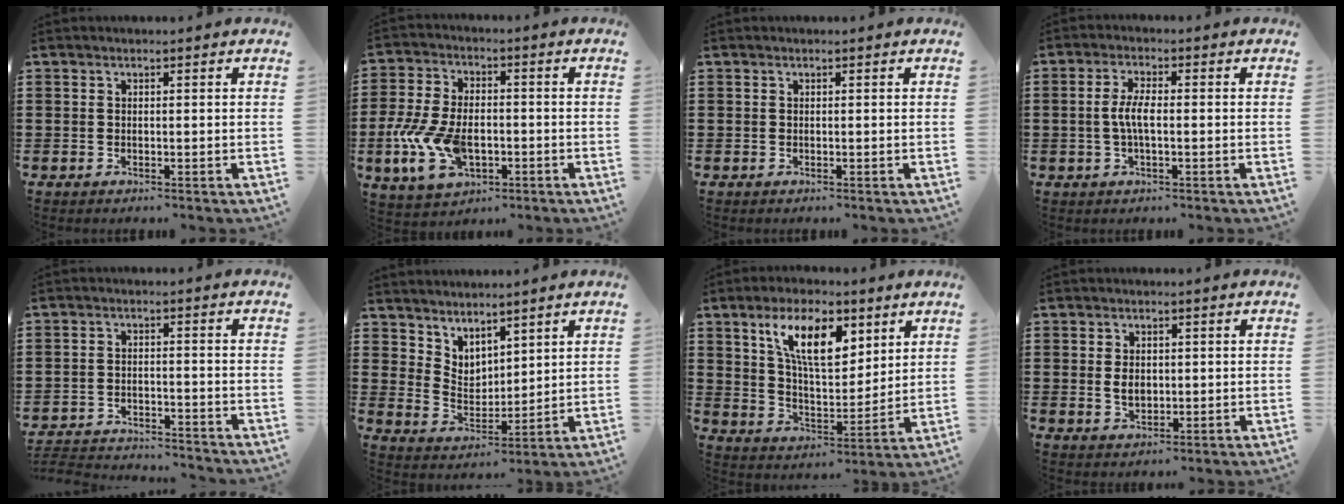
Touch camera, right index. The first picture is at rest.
{"total": 10.4, "force": [-2.9, 6.1, 8.0], "torque": [-0.196, -0.004, -0.054]}
{"total": 0.0}
{"total": 4.1, "force": [-0.6, 1.2, 3.9], "torque": [-0.092, -0.005, -0.020]}
{"total": 3.7, "force": [-3.7, 0.1, 0.2], "torque": [-0.017, -0.004, -0.081]}
{"total": 4.3, "force": [3.9, 1.8, -0.3], "torque": [-0.014, -0.018, 0.075]}
{"total": 11.2, "force": [5.9, 4.7, 8.3], "torque": [-0.165, 0.003, 0.103]}
{"total": 3.0, "force": [0.0, 2.0, 2.3], "torque": [-0.040, 0.002, -0.002]}